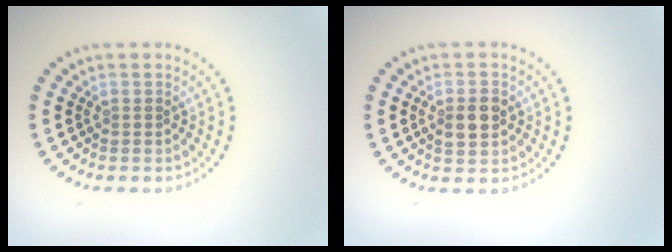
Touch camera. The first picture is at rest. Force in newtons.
{"total": 2.8, "press": 2.8, "slide": 0.2}